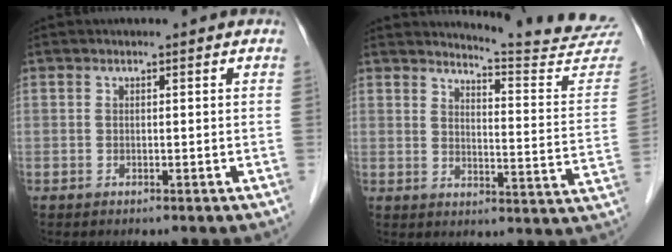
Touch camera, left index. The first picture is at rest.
{"total": 15.6, "force": [15.5, -1.3, 1.8], "torque": [-0.022, -0.130, 0.169]}